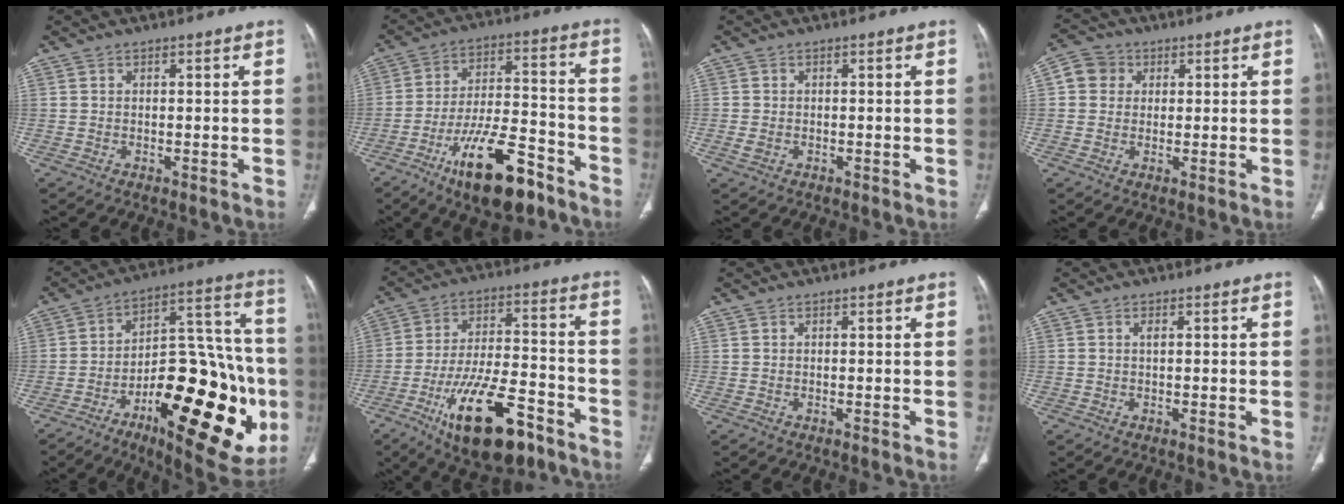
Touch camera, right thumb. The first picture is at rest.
{"total": 16.9, "force": [-10.3, 6.1, 11.9], "torque": [-0.187, 0.067, -0.169]}
{"total": 1.6, "force": [-0.4, 1.3, 0.9], "torque": [-0.019, 0.000, -0.006]}
{"total": 5.1, "force": [1.2, 4.7, 1.5], "torque": [-0.008, 0.008, 0.017]}
{"total": 32.4, "force": [-10.3, 13.4, 27.7], "torque": [-0.353, 0.045, -0.136]}
{"total": 19.1, "force": [-10.7, 7.6, 13.9], "torque": [-0.233, 0.059, -0.170]}
{"total": 0.0}
{"total": 1.4, "force": [0.2, 0.5, 1.3], "torque": [-0.023, 0.000, 0.003]}